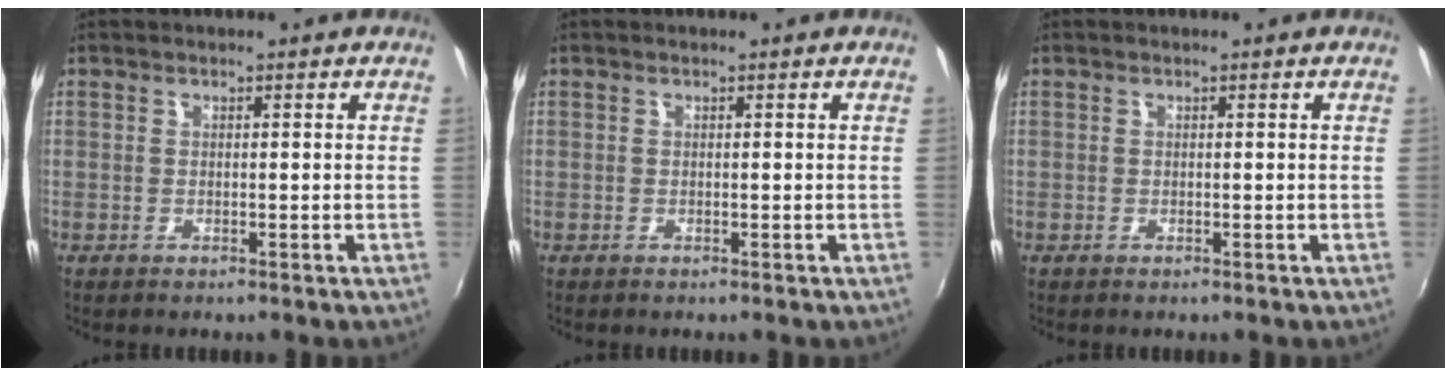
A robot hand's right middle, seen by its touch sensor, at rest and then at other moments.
{"total": 0.0}
{"total": 0.0}